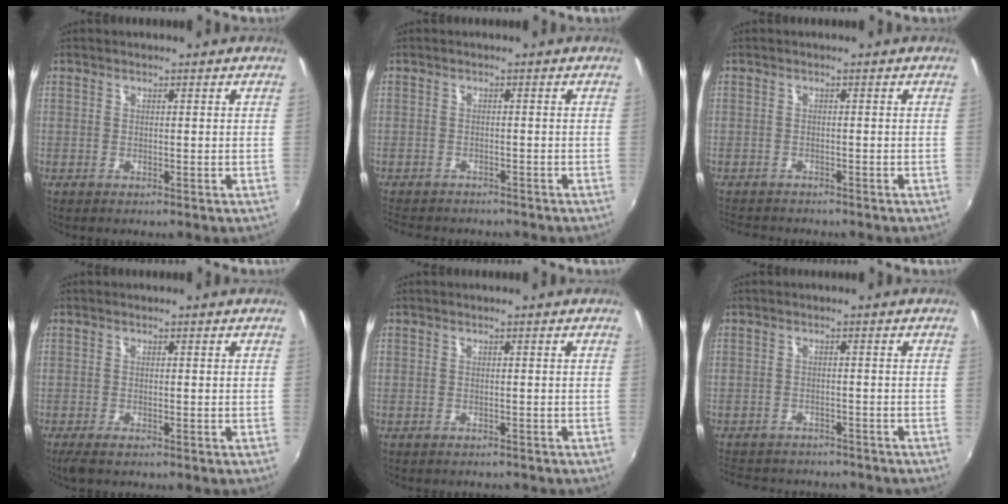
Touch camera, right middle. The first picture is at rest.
{"total": 5.9, "force": [-5.2, 2.4, 1.7], "torque": [-0.050, -0.013, -0.082]}
{"total": 4.1, "force": [-3.7, 1.6, 0.8], "torque": [-0.031, -0.011, -0.067]}
{"total": 2.8, "force": [-2.0, 0.7, 1.8], "torque": [-0.038, -0.014, -0.034]}
{"total": 1.5, "force": [-1.4, 0.5, 0.3], "torque": [-0.012, -0.008, -0.018]}
{"total": 10.1, "force": [-8.7, 4.0, 3.2], "torque": [-0.083, -0.010, -0.129]}